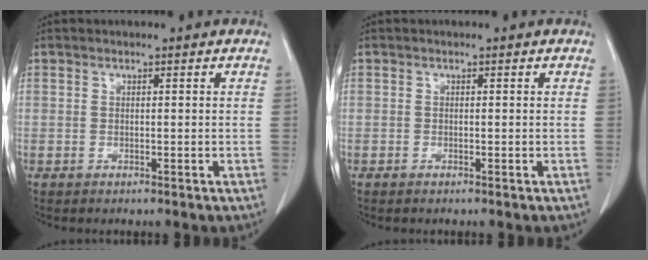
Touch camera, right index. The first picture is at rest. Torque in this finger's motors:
{"motor_torque": [0.09, -0.05, -0.01, 0.01]}